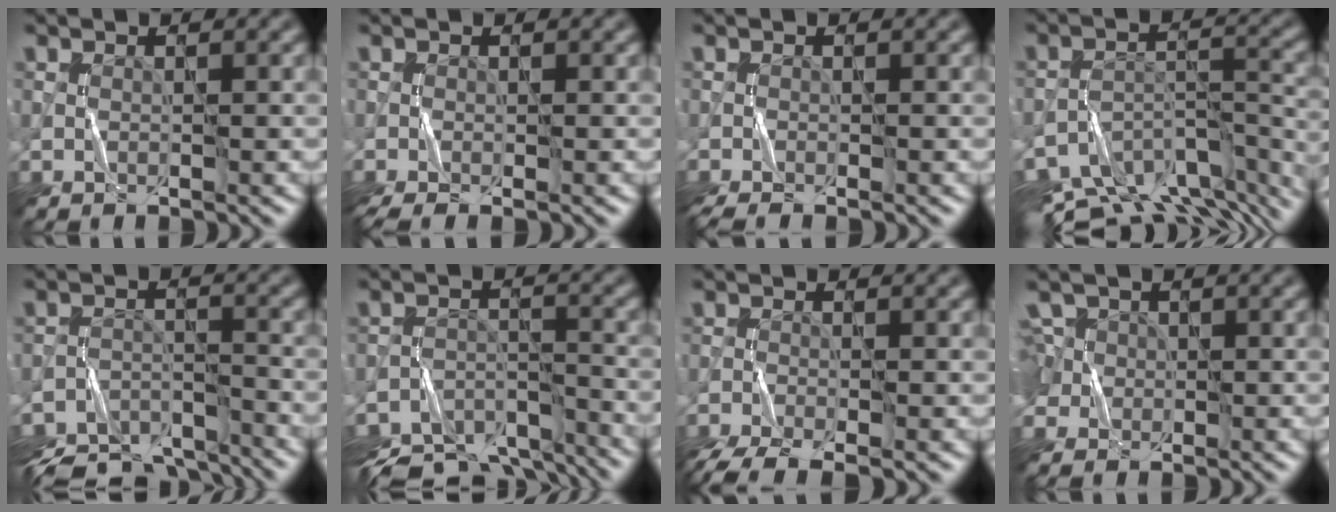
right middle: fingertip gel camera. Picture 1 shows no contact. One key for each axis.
{"total": 1.5, "fx": -1.0, "fy": 0.2, "fz": 1.1, "tx": -0.025, "ty": -0.005, "tz": -0.023}
{"total": 1.5, "fx": -1.2, "fy": 0.1, "fz": 0.8, "tx": -0.019, "ty": -0.002, "tz": -0.027}
{"total": 11.5, "fx": -9.3, "fy": 4.2, "fz": 5.2, "tx": -0.089, "ty": 0.002, "tz": -0.123}
{"total": 9.4, "fx": -8.7, "fy": 2.6, "fz": 2.6, "tx": -0.043, "ty": -0.011, "tz": -0.135}
{"total": 10.4, "fx": -9.4, "fy": 3.2, "fz": 3.1, "tx": -0.054, "ty": -0.013, "tz": -0.138}
{"total": 4.7, "fx": -3.7, "fy": 1.1, "fz": 2.6, "tx": -0.053, "ty": -0.019, "tz": -0.076}
{"total": 4.4, "fx": 1.3, "fy": 3.7, "fz": 2.1, "tx": -0.048, "ty": 0.029, "tz": 0.001}